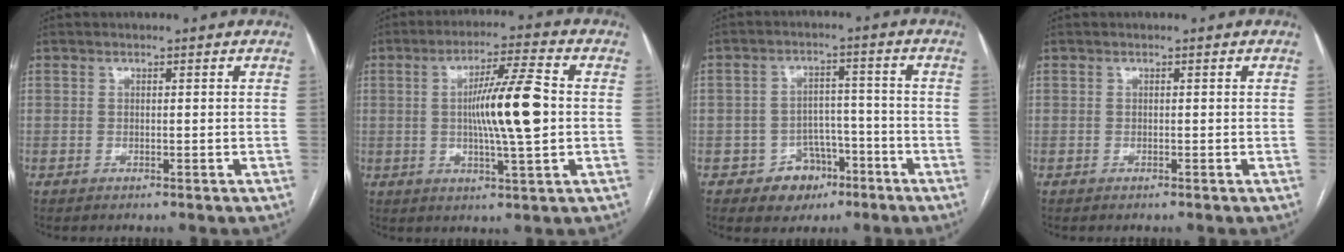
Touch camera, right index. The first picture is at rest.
{"total": 11.0, "force": [0.2, 0.3, 11.0], "torque": [-0.188, 0.003, 0.002]}
{"total": 6.2, "force": [-3.2, 5.2, 1.3], "torque": [-0.003, 0.019, -0.036]}
{"total": 0.0}